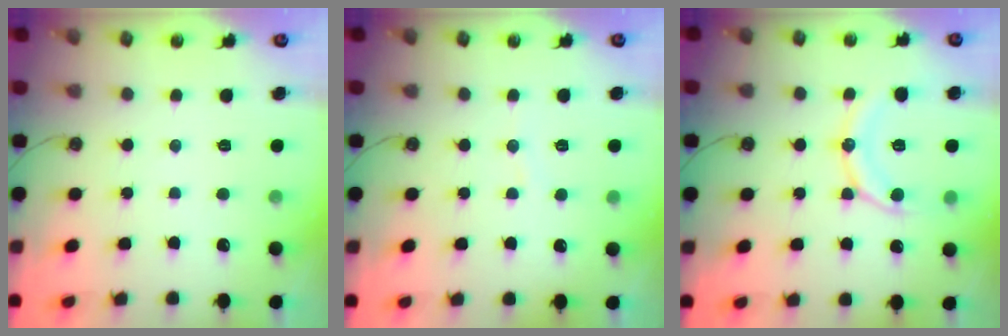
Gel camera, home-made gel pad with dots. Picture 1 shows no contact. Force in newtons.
{"total": 3.8, "press": 3.8, "slide": 0.4}
{"total": 12.1, "press": 12.0, "slide": 1.5}